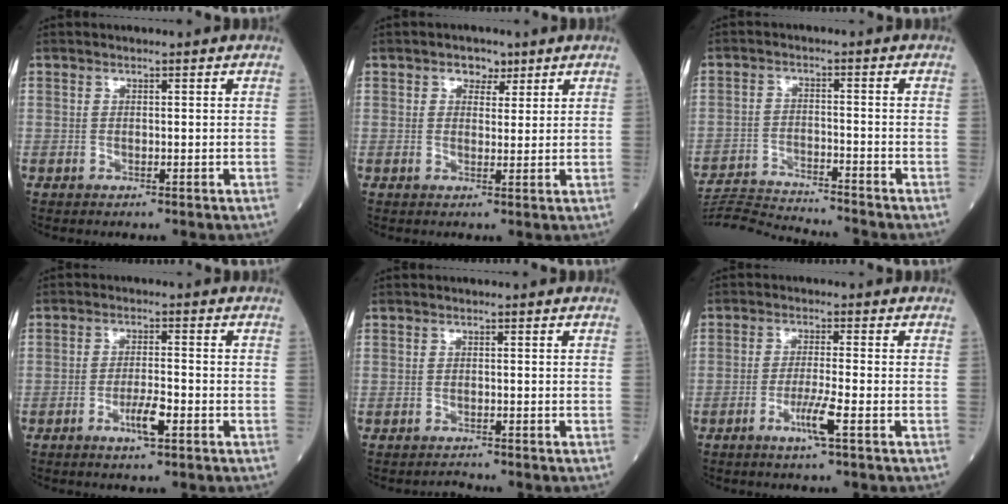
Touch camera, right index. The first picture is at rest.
{"total": 2.6, "force": [1.5, 1.8, 1.1], "torque": [-0.012, 0.005, 0.020]}
{"total": 10.7, "force": [-10.4, -1.6, 1.6], "torque": [-0.023, -0.004, -0.177]}
{"total": 4.0, "force": [-1.9, 0.5, 3.4], "torque": [-0.065, -0.001, -0.036]}
{"total": 0.8, "force": [-0.8, -0.1, -0.2], "torque": [0.002, -0.007, -0.011]}
{"total": 4.2, "force": [-2.0, -0.5, 3.7], "torque": [-0.074, -0.009, -0.042]}